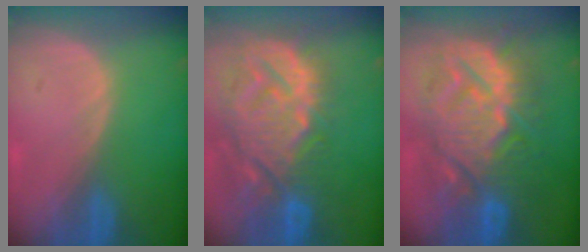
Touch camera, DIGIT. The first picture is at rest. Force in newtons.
{"total": 14.4, "press": 12.3, "slide": 7.5}
{"total": 13.9, "press": 13.9, "slide": 1.3}